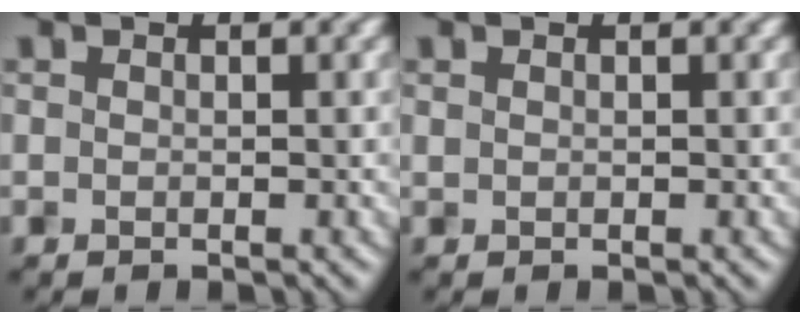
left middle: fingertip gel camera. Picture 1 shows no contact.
{"total": 0.0}